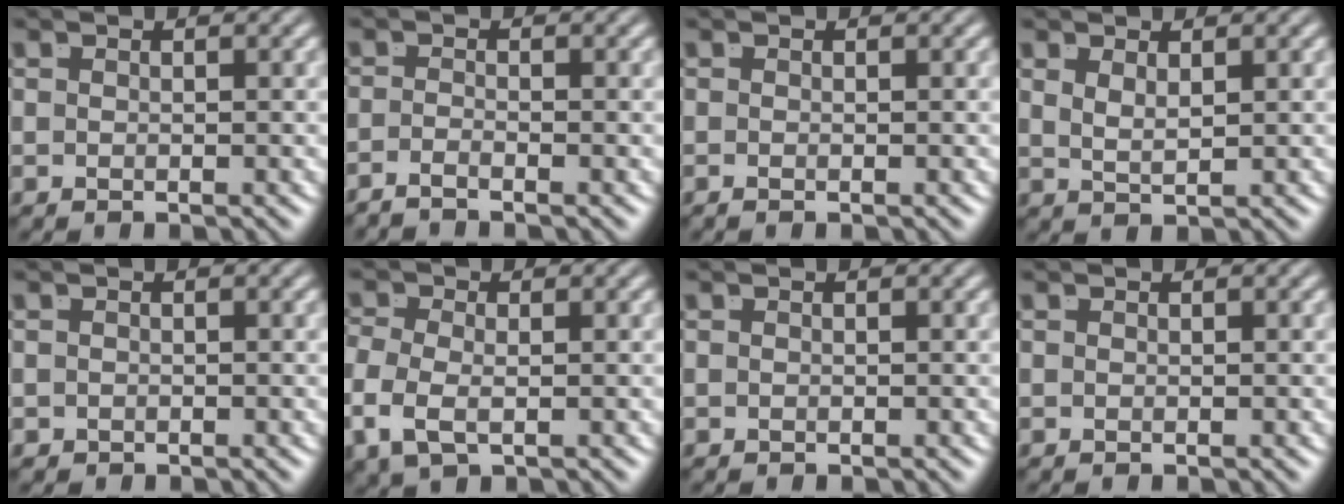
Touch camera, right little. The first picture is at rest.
{"total": 1.9, "force": [-1.7, -0.6, 0.5], "torque": [-0.009, -0.010, -0.029]}
{"total": 0.5, "force": [-0.5, -0.1, 0.1], "torque": [0.000, -0.003, -0.006]}
{"total": 1.5, "force": [0.9, 0.0, 1.2], "torque": [-0.028, -0.013, 0.028]}
{"total": 0.6, "force": [-0.6, 0.2, 0.0], "torque": [-0.005, -0.014, -0.001]}
{"total": 3.1, "force": [-1.1, 1.8, 2.3], "torque": [-0.065, -0.024, -0.004]}
{"total": 0.0}
{"total": 0.0}